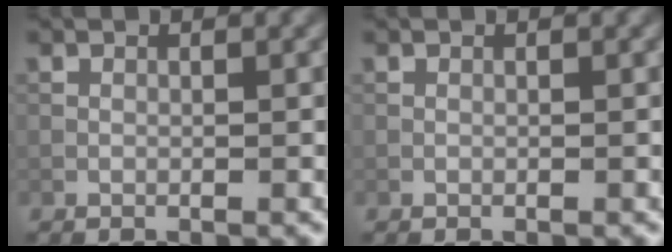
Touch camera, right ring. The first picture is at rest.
{"total": 0.0}